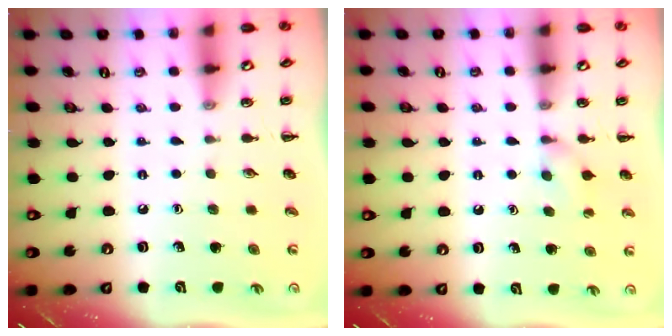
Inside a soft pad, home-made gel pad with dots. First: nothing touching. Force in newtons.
{"total": 6.4, "press": 6.1, "slide": 1.9}